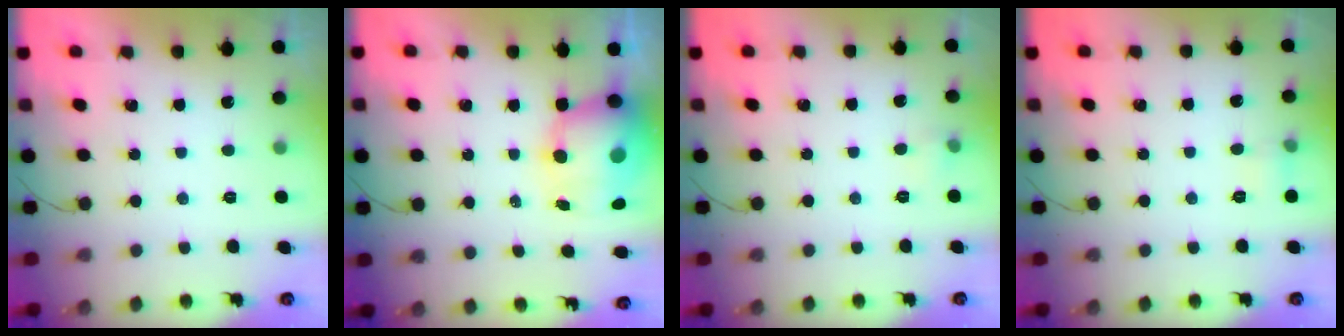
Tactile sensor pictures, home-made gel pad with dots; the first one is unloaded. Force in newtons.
{"total": 13.0, "press": 12.4, "slide": 3.8}
{"total": 3.6, "press": 3.5, "slide": 1.1}
{"total": 4.7, "press": 4.2, "slide": 2.2}